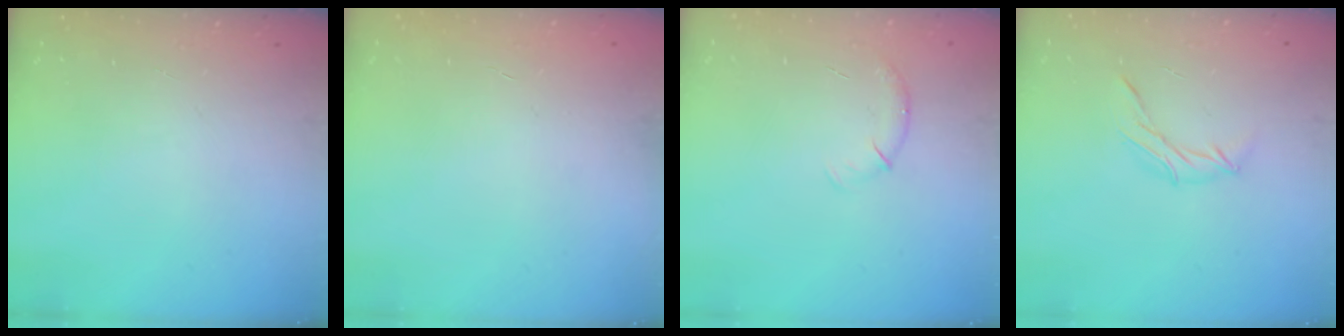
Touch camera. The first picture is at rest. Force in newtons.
{"total": 0.5, "press": 0.5, "slide": 0.1}
{"total": 6.1, "press": 5.9, "slide": 1.5}
{"total": 6.6, "press": 6.5, "slide": 1.0}